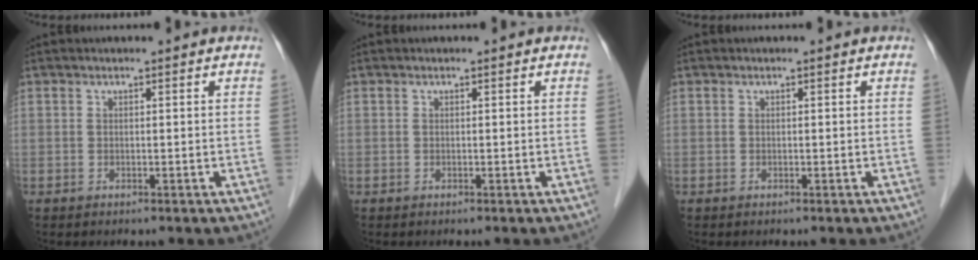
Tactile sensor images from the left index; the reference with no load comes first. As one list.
[{"total": 0.0}, {"total": 0.0}]